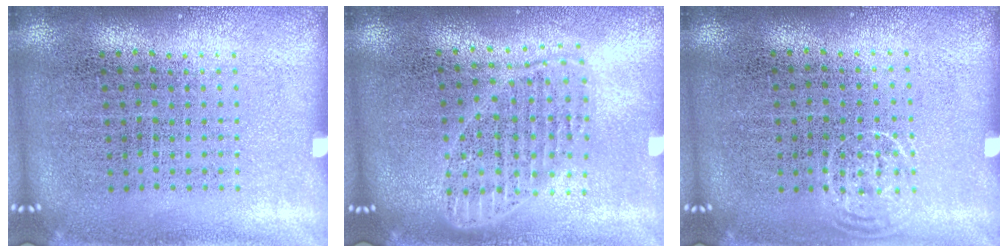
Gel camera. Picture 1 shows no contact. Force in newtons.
{"total": 1.7, "press": 1.4, "slide": 0.9}
{"total": 0.6, "press": 0.4, "slide": 0.4}